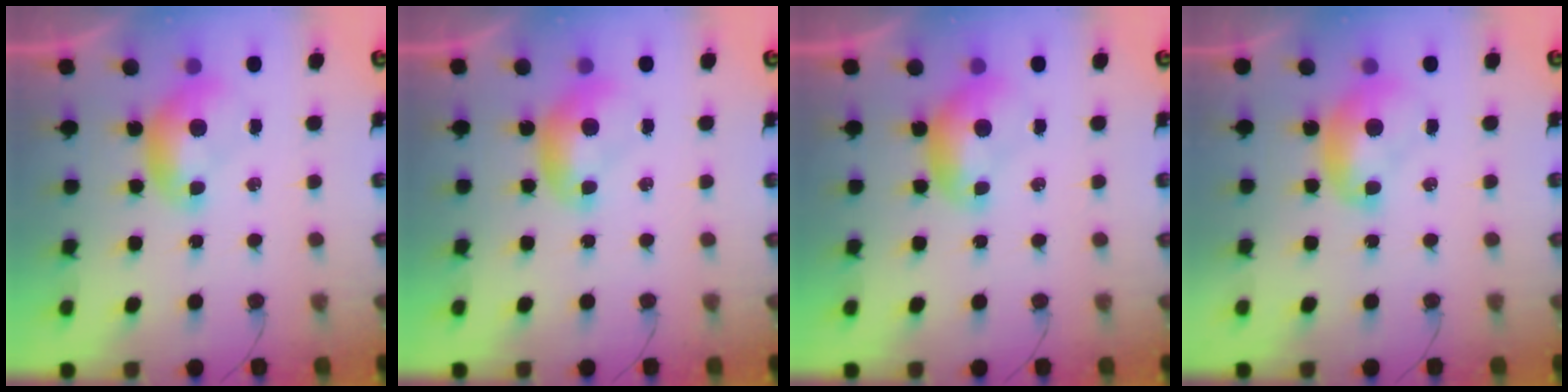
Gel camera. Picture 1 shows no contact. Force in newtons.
{"total": 0.0}
{"total": 0.0}
{"total": 1.5, "press": 1.5, "slide": 0.2}